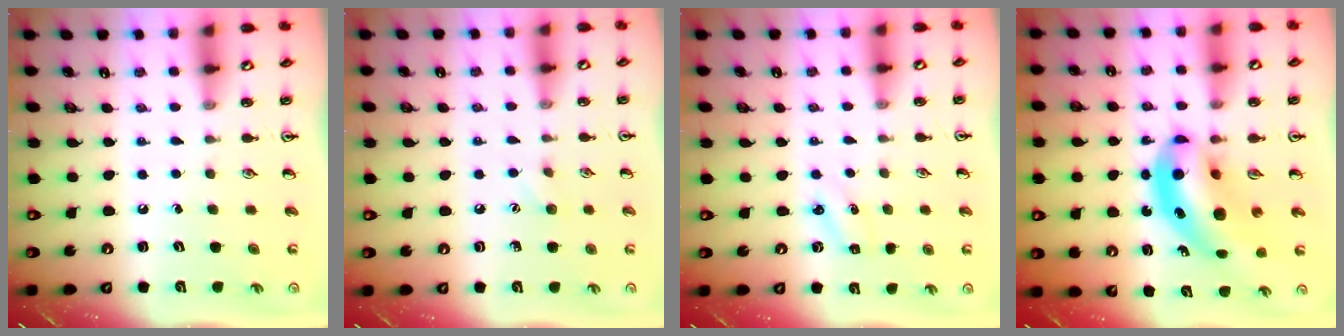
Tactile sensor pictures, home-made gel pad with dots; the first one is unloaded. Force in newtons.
{"total": 3.9, "press": 3.7, "slide": 1.3}
{"total": 2.5, "press": 2.4, "slide": 0.8}
{"total": 11.4, "press": 10.9, "slide": 3.3}